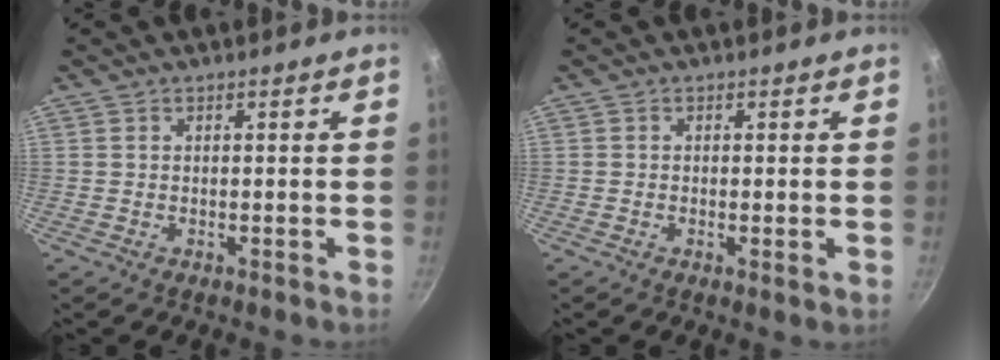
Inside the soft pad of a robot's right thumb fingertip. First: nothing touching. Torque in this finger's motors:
{"motor_torque": [-0.58, 0.27, -0.09, -0.09, -0.04]}